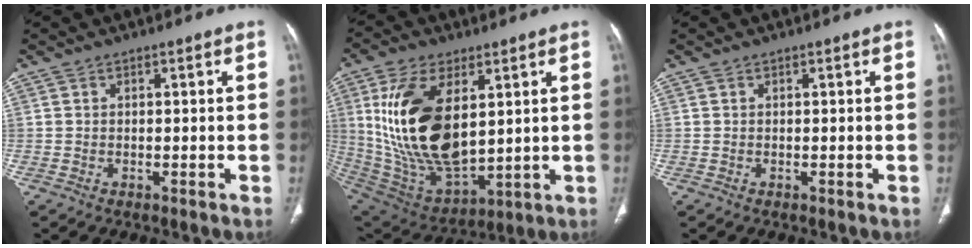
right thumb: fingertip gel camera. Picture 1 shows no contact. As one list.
[{"total": 22.4, "force": [5.0, 11.7, 18.5], "torque": [-0.349, -0.029, 0.109]}, {"total": 0.0}]